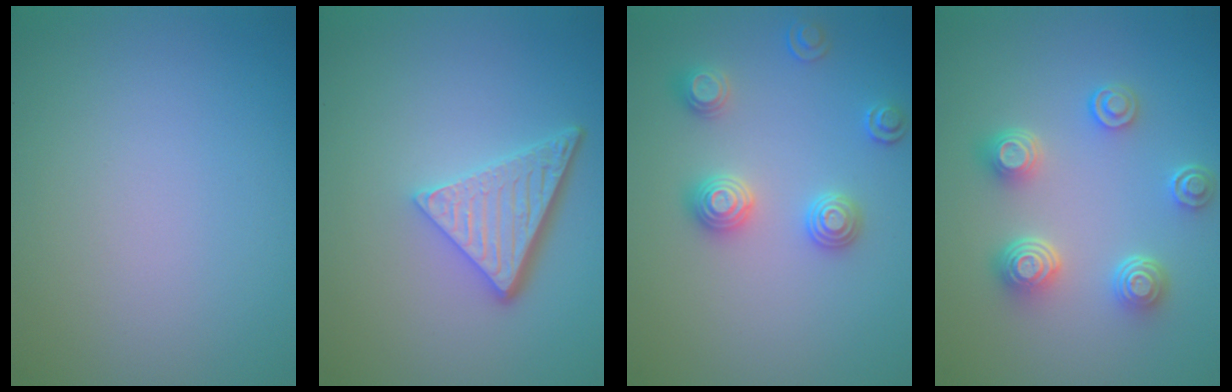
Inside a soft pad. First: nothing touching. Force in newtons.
{"total": 4.8, "press": 3.4, "slide": 3.4}
{"total": 3.0, "press": 2.9, "slide": 0.6}
{"total": 4.2, "press": 3.4, "slide": 2.5}